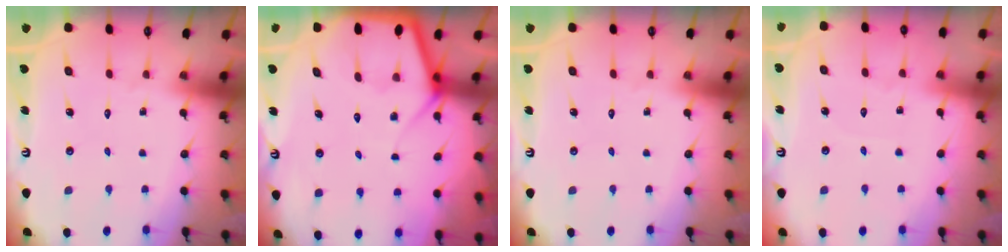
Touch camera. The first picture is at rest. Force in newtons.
{"total": 6.3, "press": 6.3, "slide": 0.5}
{"total": 0.0}
{"total": 3.3, "press": 3.3, "slide": 0.3}